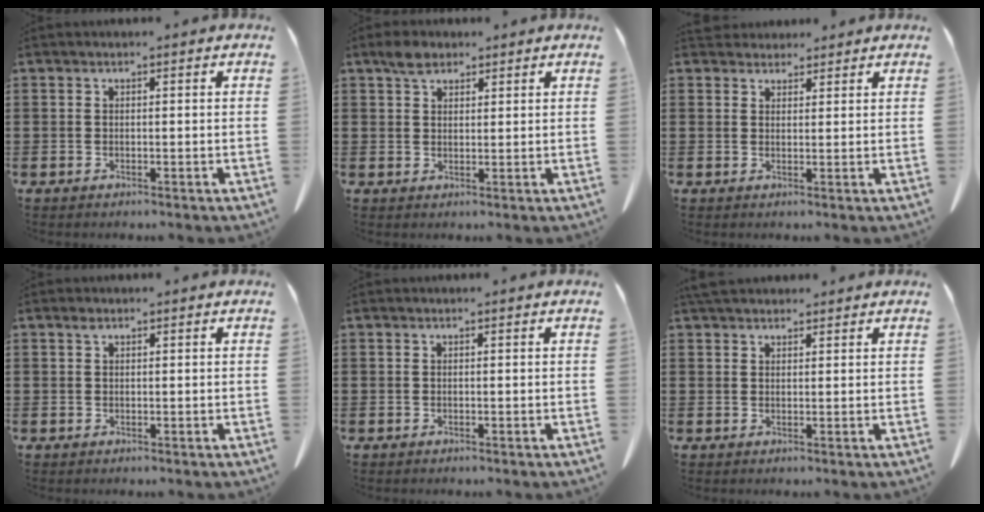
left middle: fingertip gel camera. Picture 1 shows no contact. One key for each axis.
{"total": 3.3, "fx": 2.4, "fy": 1.9, "fz": 1.4, "tx": -0.026, "ty": 0.003, "tz": 0.043}
{"total": 2.6, "fx": 2.4, "fy": 0.9, "fz": 0.2, "tx": -0.002, "ty": -0.005, "tz": 0.046}
{"total": 0.8, "fx": 0.5, "fy": 0.5, "fz": 0.4, "tx": -0.012, "ty": 0.001, "tz": 0.010}
{"total": 0.0}
{"total": 3.0, "fx": 2.6, "fy": 1.0, "fz": 1.0, "tx": -0.027, "ty": -0.001, "tz": 0.052}